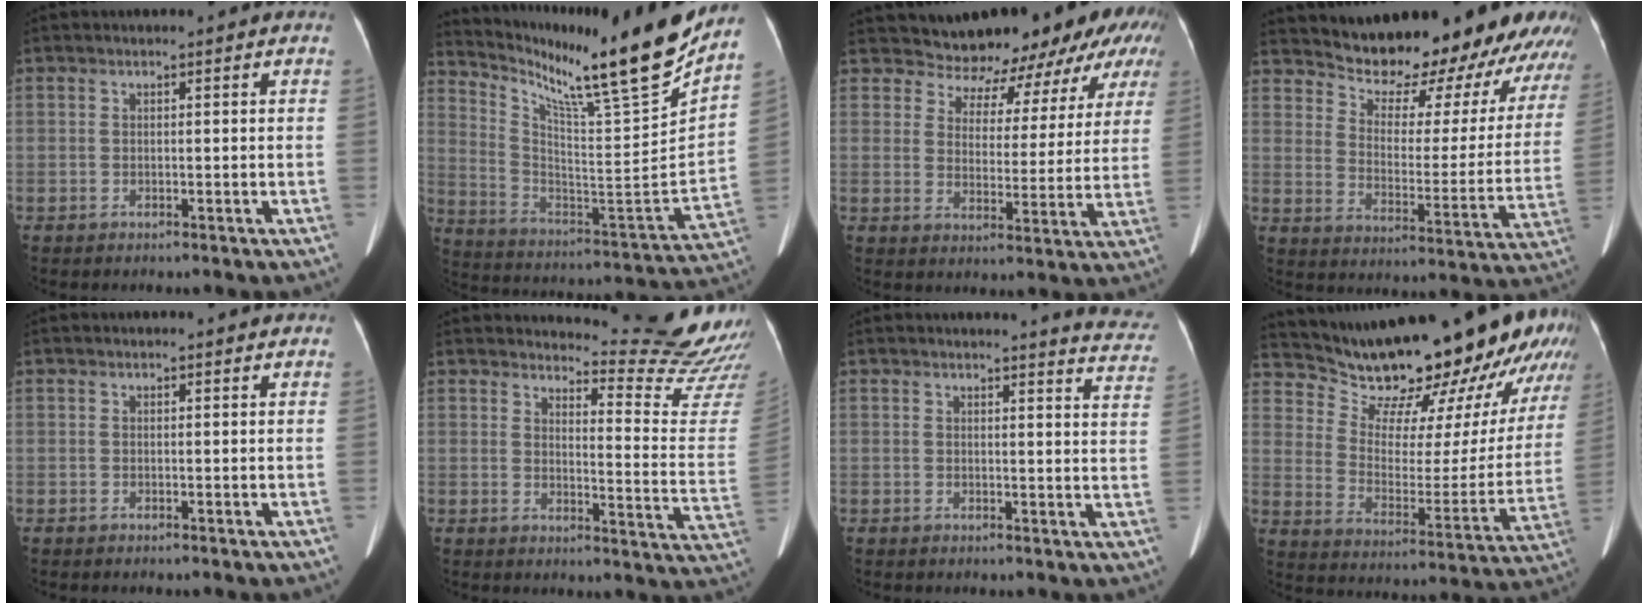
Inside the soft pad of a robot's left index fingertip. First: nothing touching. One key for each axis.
{"total": 24.8, "fx": 20.2, "fy": -0.2, "fz": 14.4, "tx": -0.251, "ty": -0.088, "tz": 0.303}
{"total": 15.9, "fx": 14.1, "fy": 6.2, "fz": 4.0, "tx": -0.022, "ty": -0.018, "tz": 0.146}
{"total": 27.5, "fx": 24.8, "fy": 6.2, "fz": 10.1, "tx": -0.141, "ty": -0.105, "tz": 0.300}
{"total": 2.9, "fx": 2.6, "fy": 0.6, "fz": 1.0, "tx": -0.010, "ty": 0.002, "tz": 0.025}
{"total": 16.9, "fx": 16.5, "fy": -1.0, "fz": 3.2, "tx": -0.040, "ty": -0.168, "tz": 0.177}
{"total": 9.1, "fx": 9.0, "fy": 0.4, "fz": 1.6, "tx": 0.006, "ty": -0.079, "tz": 0.064}
{"total": 29.4, "fx": 26.0, "fy": 6.0, "fz": 12.3, "tx": -0.190, "ty": -0.106, "tz": 0.338}